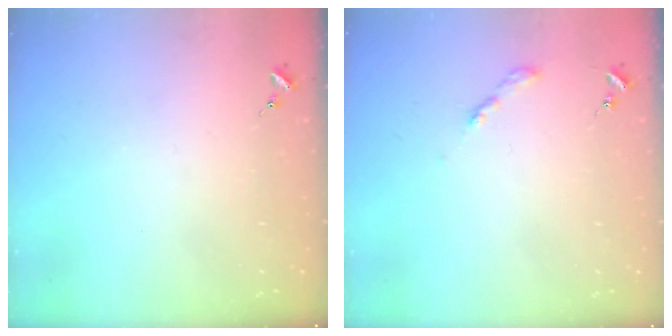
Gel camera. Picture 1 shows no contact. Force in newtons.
{"total": 2.6, "press": 2.6, "slide": 0.3}